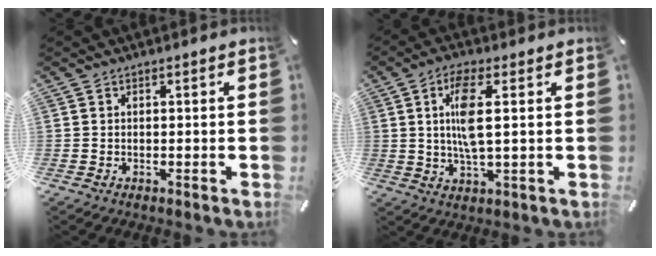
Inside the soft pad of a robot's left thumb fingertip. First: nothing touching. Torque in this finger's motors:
{"motor_torque": [-0.06, 0.24, 0.62, 0.30, 0.12]}